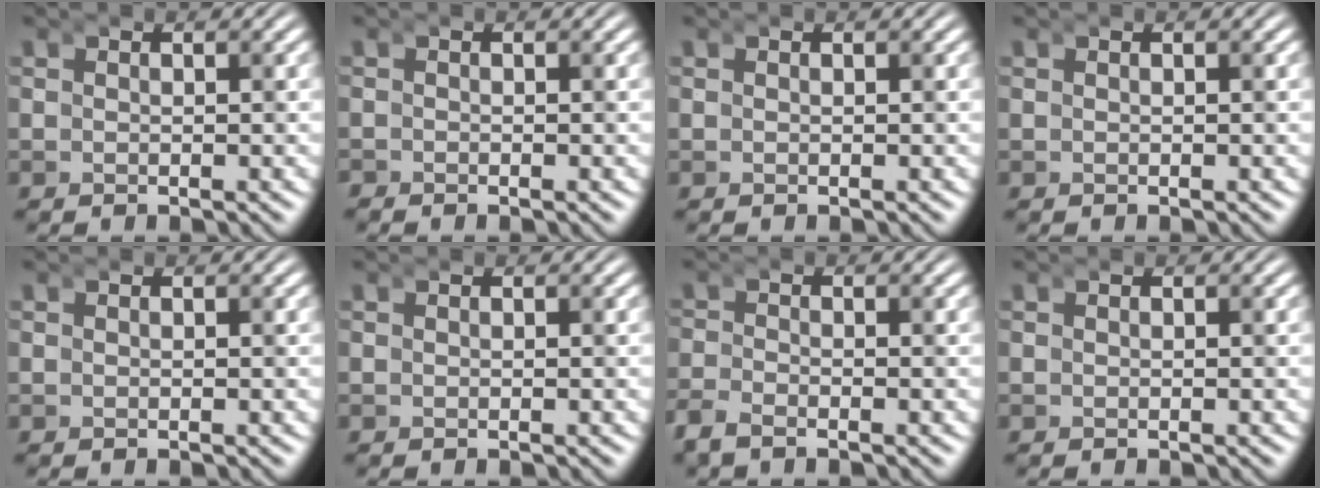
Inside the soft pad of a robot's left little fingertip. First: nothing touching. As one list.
[{"total": 0.6, "force": [-0.6, 0.1, -0.2], "torque": [-0.004, -0.009, -0.009]}, {"total": 0.0}, {"total": 0.0}, {"total": 0.0}, {"total": 0.0}, {"total": 2.0, "force": [-2.0, -0.1, -0.2], "torque": [-0.006, -0.011, -0.040]}, {"total": 0.0}]